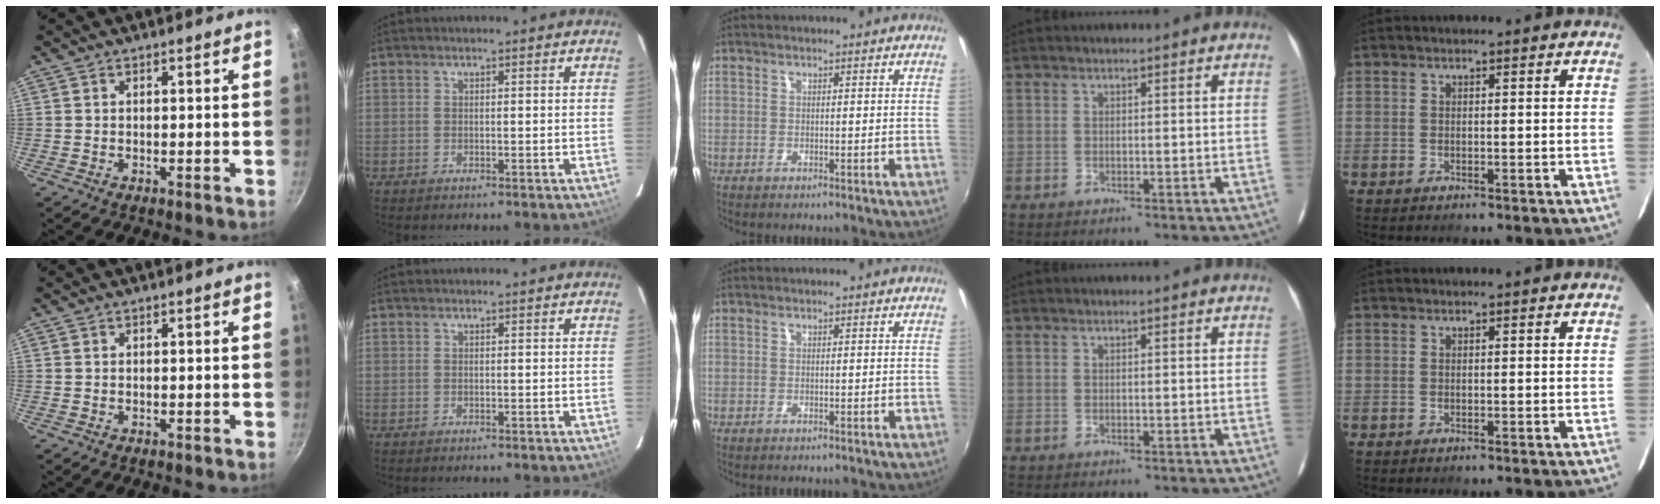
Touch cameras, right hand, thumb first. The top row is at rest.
{}